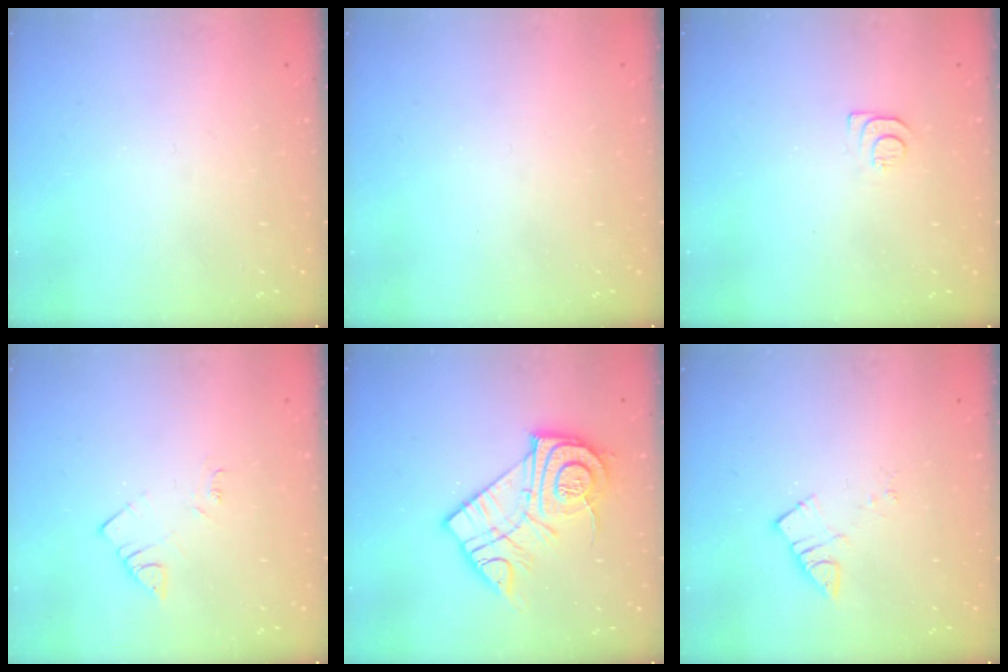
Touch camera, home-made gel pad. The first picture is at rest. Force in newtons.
{"total": 0.0}
{"total": 5.6, "press": 5.6, "slide": 0.6}
{"total": 2.9, "press": 2.9, "slide": 0.6}
{"total": 16.0, "press": 16.0, "slide": 1.2}
{"total": 4.5, "press": 4.5, "slide": 0.4}